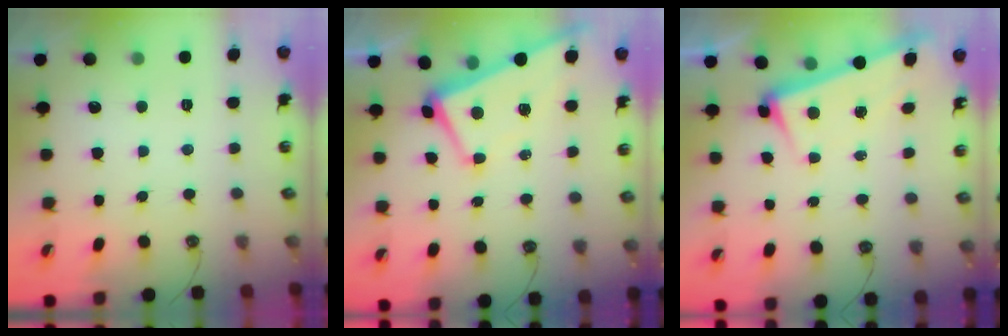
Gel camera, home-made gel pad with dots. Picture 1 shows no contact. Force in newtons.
{"total": 2.2, "press": 2.1, "slide": 0.6}
{"total": 3.4, "press": 3.3, "slide": 1.1}